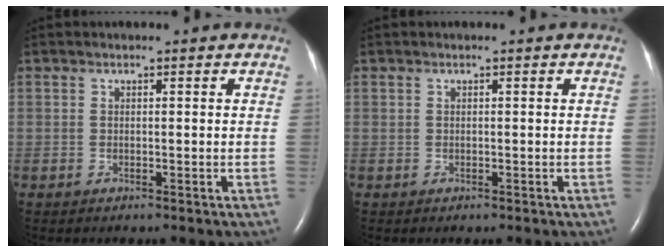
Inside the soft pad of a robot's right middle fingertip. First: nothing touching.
{"total": 0.0}